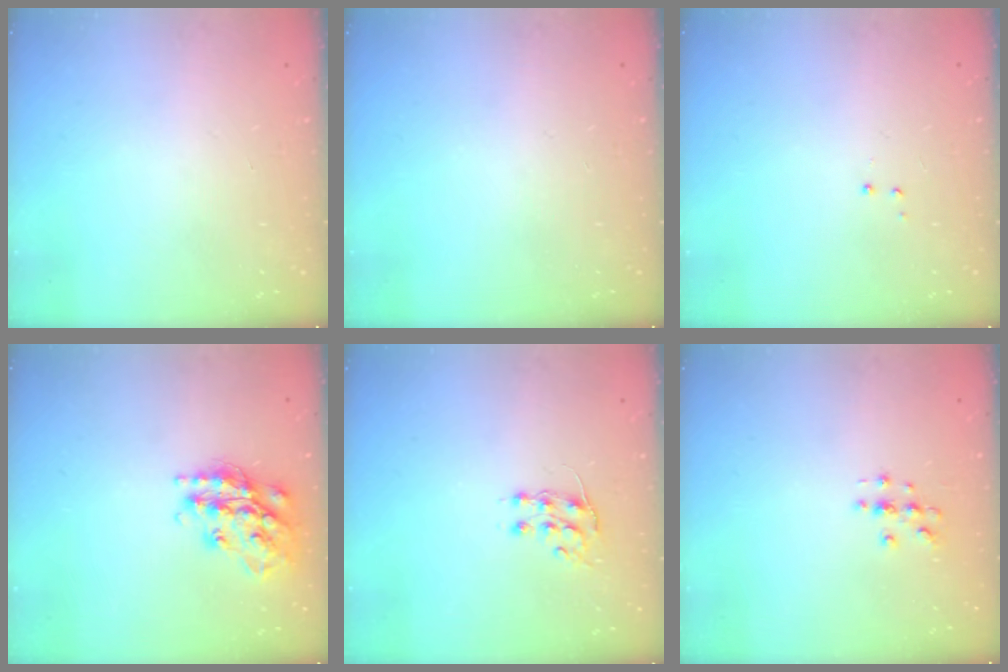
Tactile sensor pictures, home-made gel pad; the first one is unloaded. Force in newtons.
{"total": 0.0}
{"total": 2.9, "press": 2.8, "slide": 0.6}
{"total": 17.8, "press": 17.8, "slide": 1.3}
{"total": 6.4, "press": 6.4, "slide": 0.5}
{"total": 3.0, "press": 3.0, "slide": 0.3}